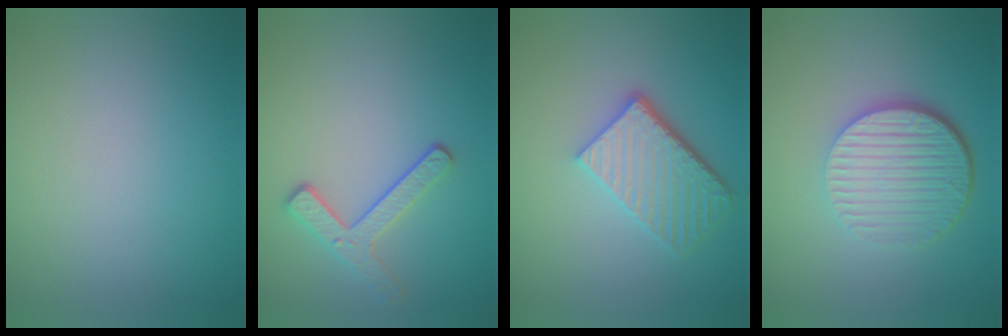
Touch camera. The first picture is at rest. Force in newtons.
{"total": 2.7, "press": 2.3, "slide": 1.3}
{"total": 4.9, "press": 3.9, "slide": 3.1}
{"total": 6.7, "press": 4.4, "slide": 5.0}